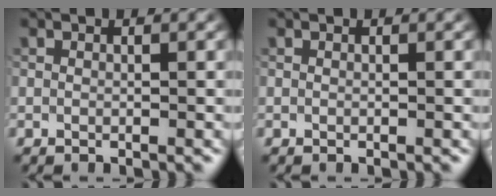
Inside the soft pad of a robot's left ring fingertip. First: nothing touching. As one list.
[{"total": 0.0}]